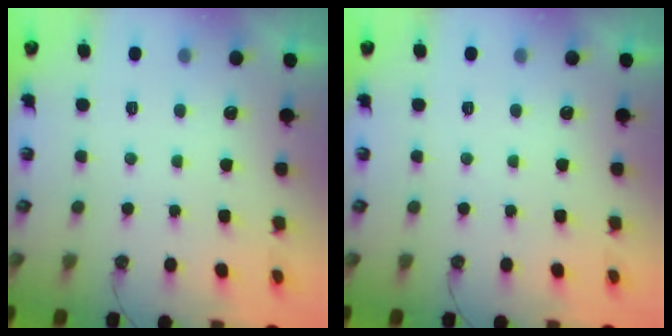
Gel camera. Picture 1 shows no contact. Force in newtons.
{"total": 0.0}